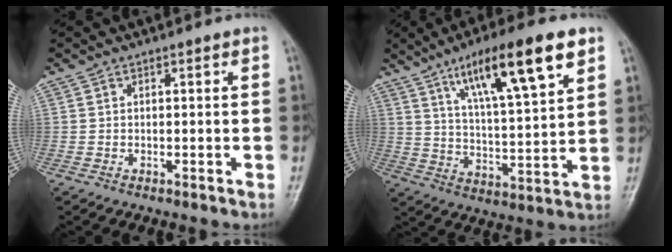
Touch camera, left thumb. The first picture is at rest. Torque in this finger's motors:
{"motor_torque": [1.10, 1.08, 1.58, -1.19, 0.14]}